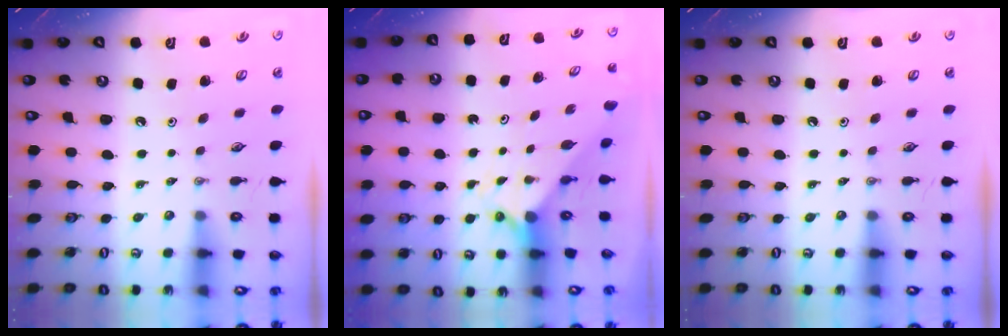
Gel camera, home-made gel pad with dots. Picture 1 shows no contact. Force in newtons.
{"total": 1.7, "press": 1.7, "slide": 0.1}
{"total": 0.0}